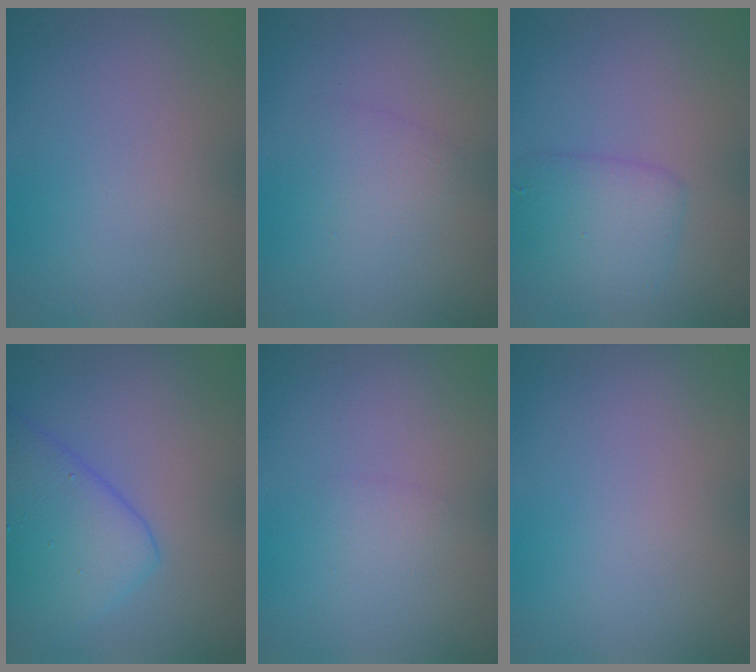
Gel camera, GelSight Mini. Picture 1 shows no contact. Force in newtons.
{"total": 1.5, "press": 1.5, "slide": 0.1}
{"total": 3.0, "press": 3.0, "slide": 0.2}
{"total": 5.7, "press": 5.7, "slide": 0.3}
{"total": 0.9, "press": 0.9, "slide": 0.1}
{"total": 0.0}